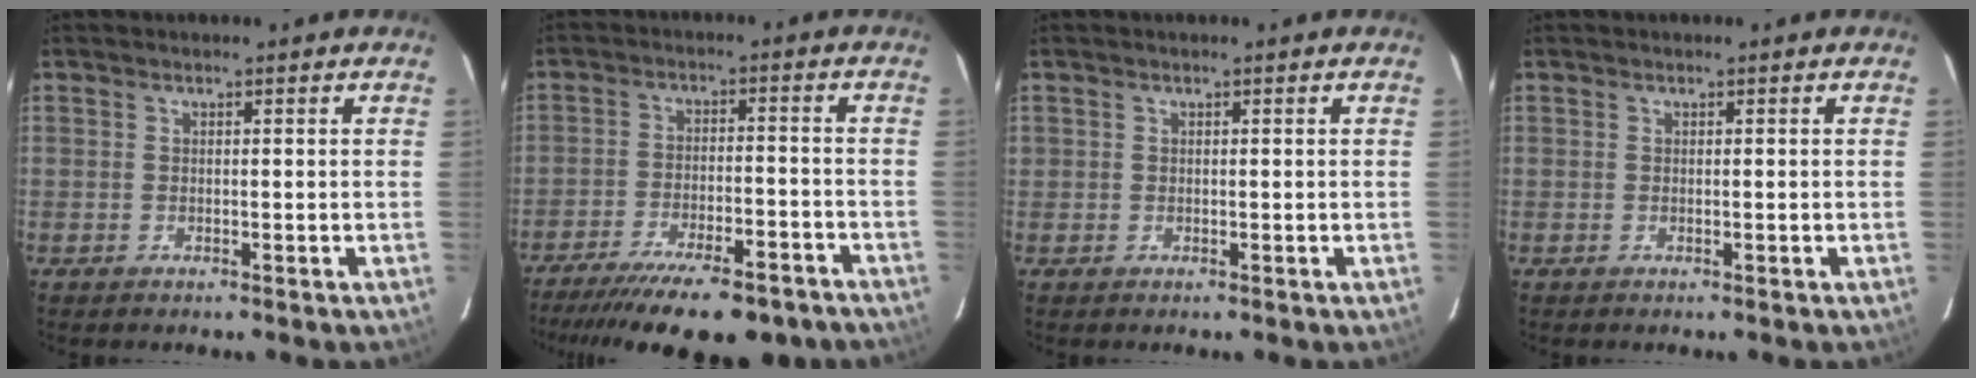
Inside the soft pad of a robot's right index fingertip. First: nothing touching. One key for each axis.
{"total": 20.1, "fx": -16.1, "fy": 4.9, "fz": 10.9, "tx": -0.164, "ty": -0.017, "tz": -0.236}
{"total": 0.7, "fx": 0.0, "fy": 0.7, "fz": 0.2, "tx": 0.001, "ty": 0.008, "tz": 0.000}
{"total": 0.0}